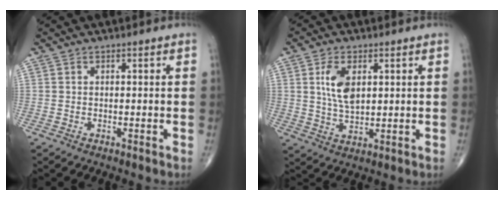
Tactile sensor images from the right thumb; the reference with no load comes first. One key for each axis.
{"total": 7.3, "fx": 2.0, "fy": 3.9, "fz": 5.8, "tx": -0.106, "ty": -0.010, "tz": 0.043}